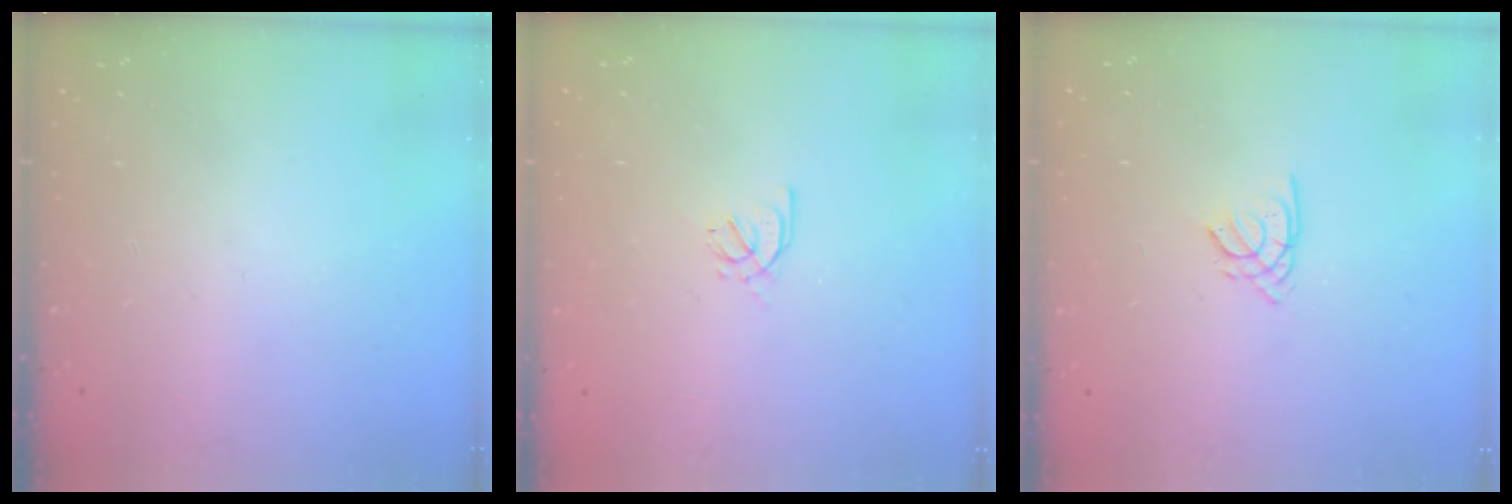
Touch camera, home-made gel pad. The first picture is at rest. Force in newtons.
{"total": 2.4, "press": 2.3, "slide": 0.6}
{"total": 1.5, "press": 1.4, "slide": 0.4}